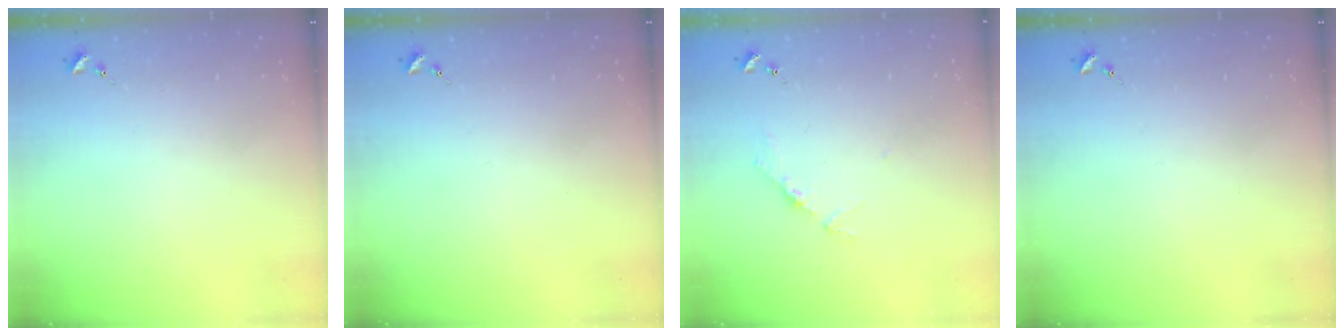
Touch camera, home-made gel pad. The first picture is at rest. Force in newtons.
{"total": 0.0}
{"total": 3.9, "press": 3.8, "slide": 0.5}
{"total": 0.0}